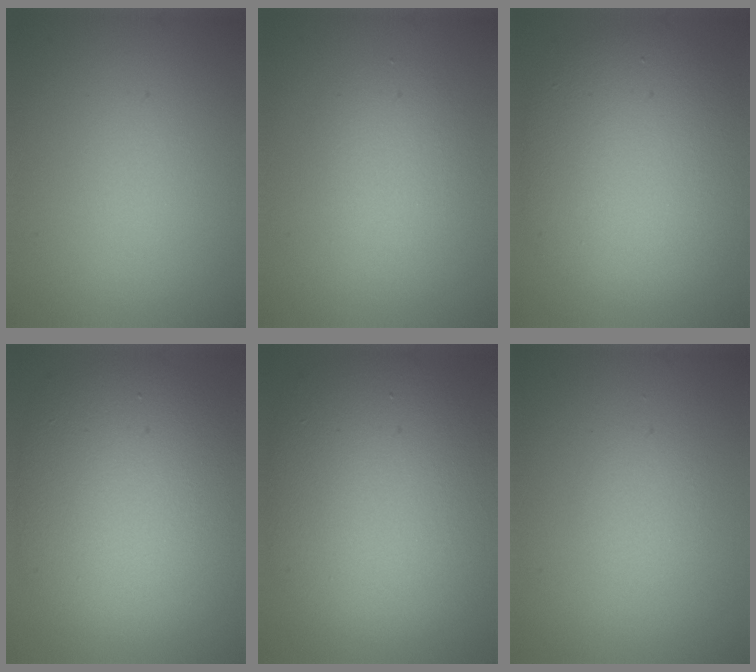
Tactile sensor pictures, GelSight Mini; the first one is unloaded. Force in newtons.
{"total": 2.3, "press": 2.3, "slide": 0.2}
{"total": 9.4, "press": 9.4, "slide": 0.9}
{"total": 10.6, "press": 10.5, "slide": 0.4}
{"total": 12.1, "press": 12.1, "slide": 0.6}
{"total": 1.0, "press": 1.0, "slide": 0.0}